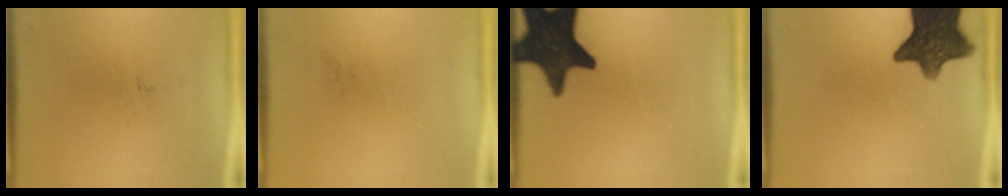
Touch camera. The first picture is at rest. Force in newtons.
{"total": 0.0}
{"total": 17.8}
{"total": 12.8}